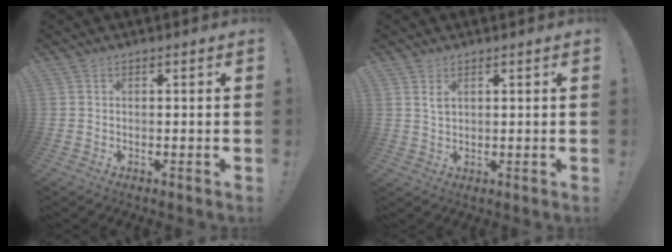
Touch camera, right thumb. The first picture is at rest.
{"total": 2.3, "force": [1.3, 1.2, 1.5], "torque": [-0.024, -0.005, 0.022]}